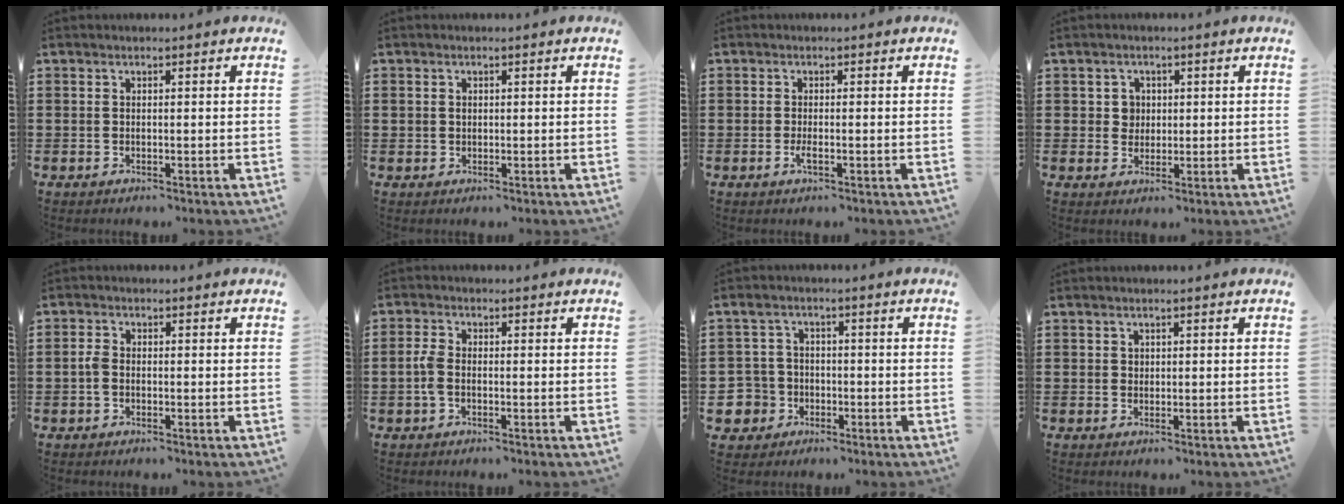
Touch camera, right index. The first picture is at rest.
{"total": 0.8, "force": [0.2, 0.8, 0.3], "torque": [-0.008, 0.005, 0.004]}
{"total": 1.5, "force": [-0.6, 0.3, 1.3], "torque": [-0.032, -0.009, -0.011]}
{"total": 2.5, "force": [0.5, 2.3, 0.9], "torque": [-0.026, 0.010, 0.006]}
{"total": 2.0, "force": [-0.6, 1.1, 1.5], "torque": [-0.046, -0.004, -0.015]}
{"total": 2.7, "force": [-0.7, 1.2, 2.3], "torque": [-0.066, -0.005, -0.020]}
{"total": 5.2, "force": [-1.5, 4.8, 1.2], "torque": [-0.060, 0.005, -0.034]}
{"total": 0.6, "force": [0.3, 0.5, 0.1], "torque": [-0.004, 0.002, 0.007]}